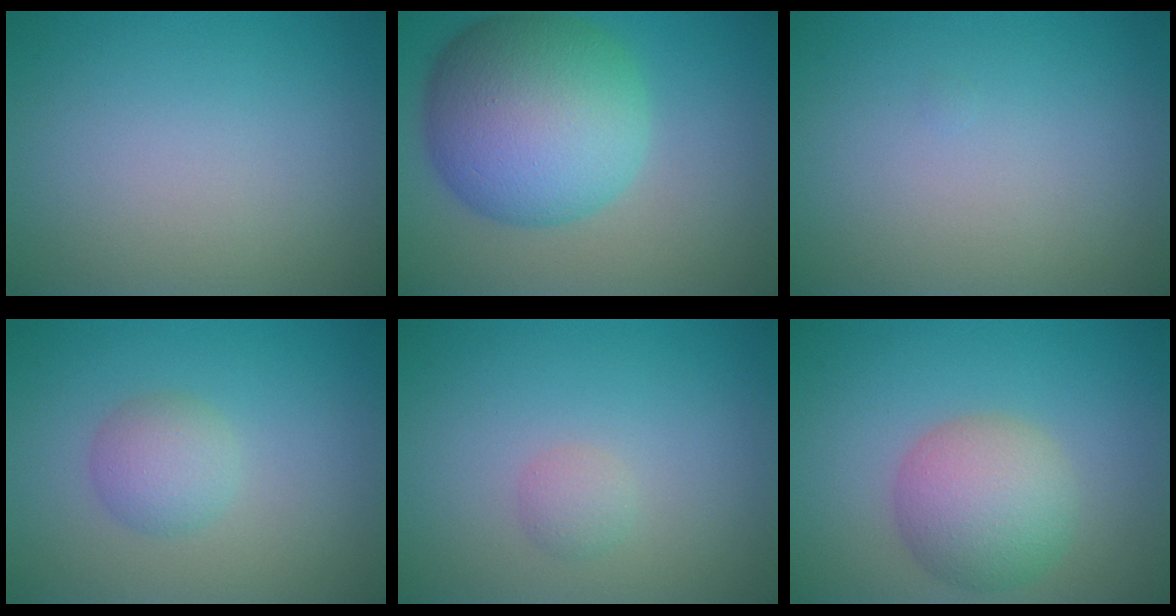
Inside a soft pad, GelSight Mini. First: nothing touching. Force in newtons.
{"total": 12.1, "press": 12.1, "slide": 0.1}
{"total": 0.0}
{"total": 2.5, "press": 2.5, "slide": 0.0}
{"total": 1.1, "press": 1.1, "slide": 0.1}
{"total": 5.5, "press": 5.5, "slide": 0.0}